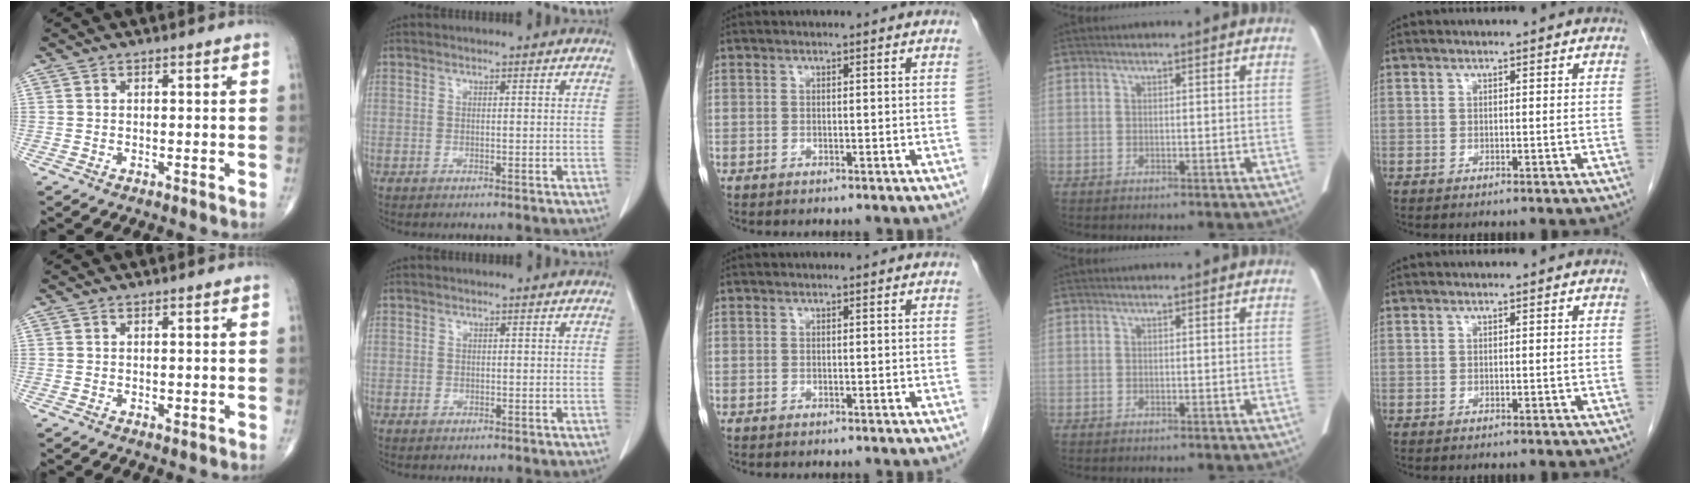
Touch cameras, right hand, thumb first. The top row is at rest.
{"thumb": {"total": 0.7, "force": [-0.1, 0.5, 0.5], "torque": [-0.004, -0.001, -0.002]}, "index": {"total": 0.7, "force": [-0.2, 0.7, 0.1], "torque": [-0.001, 0.004, -0.004]}}